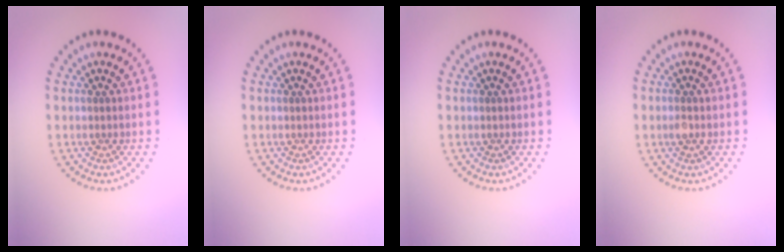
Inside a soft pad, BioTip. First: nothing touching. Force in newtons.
{"total": 0.0}
{"total": 0.0}
{"total": 0.9, "press": 0.8, "slide": 0.5}